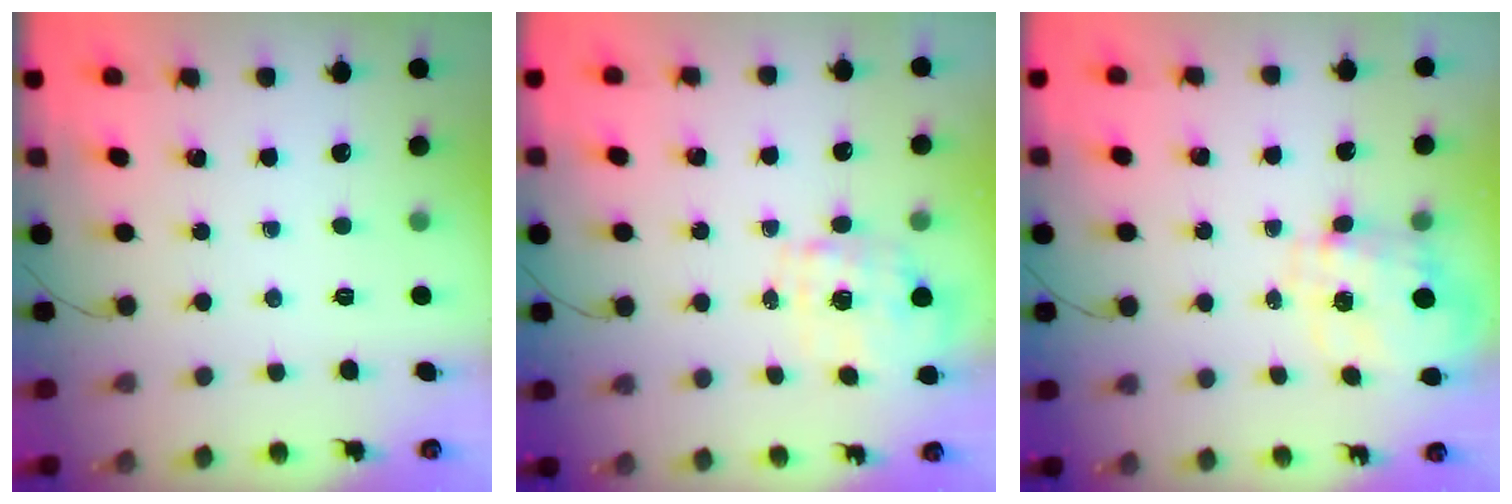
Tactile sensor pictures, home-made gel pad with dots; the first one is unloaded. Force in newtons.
{"total": 1.7, "press": 1.6, "slide": 0.5}
{"total": 9.6, "press": 9.5, "slide": 0.8}